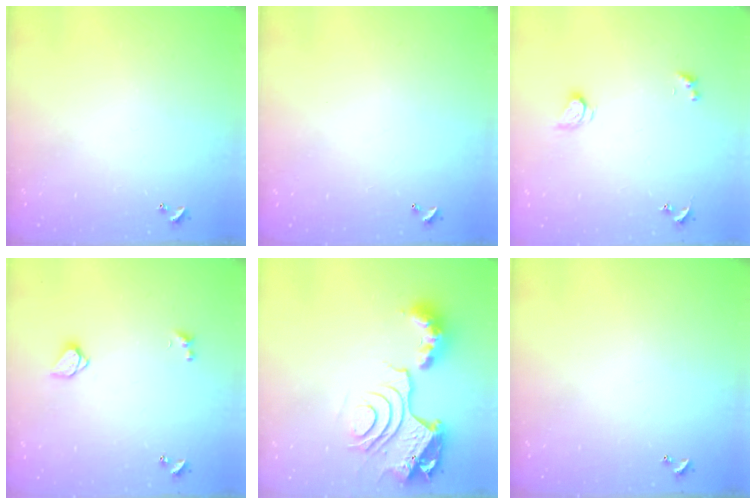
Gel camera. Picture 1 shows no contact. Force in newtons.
{"total": 2.9, "press": 2.9, "slide": 0.1}
{"total": 2.6, "press": 2.6, "slide": 0.2}
{"total": 1.6, "press": 1.5, "slide": 0.3}
{"total": 14.1, "press": 14.0, "slide": 1.8}
{"total": 0.0}